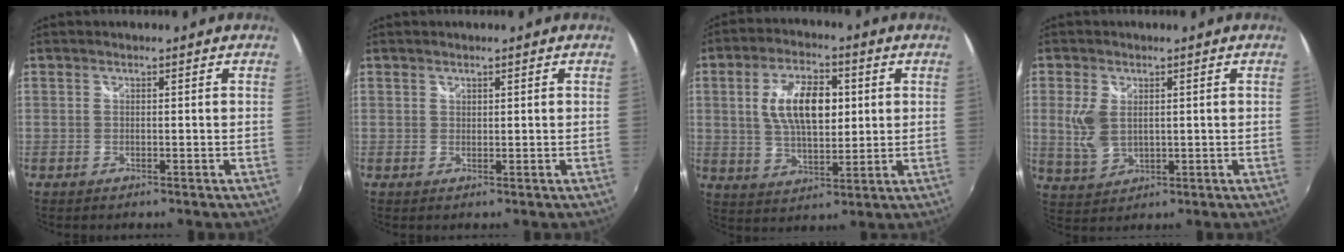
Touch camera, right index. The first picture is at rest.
{"total": 0.6, "force": [0.5, 0.3, 0.1], "torque": [0.000, 0.001, 0.008]}
{"total": 11.8, "force": [2.2, 5.8, 10.0], "torque": [-0.183, 0.011, 0.042]}
{"total": 6.4, "force": [1.2, 3.9, 4.9], "torque": [-0.111, 0.000, 0.028]}